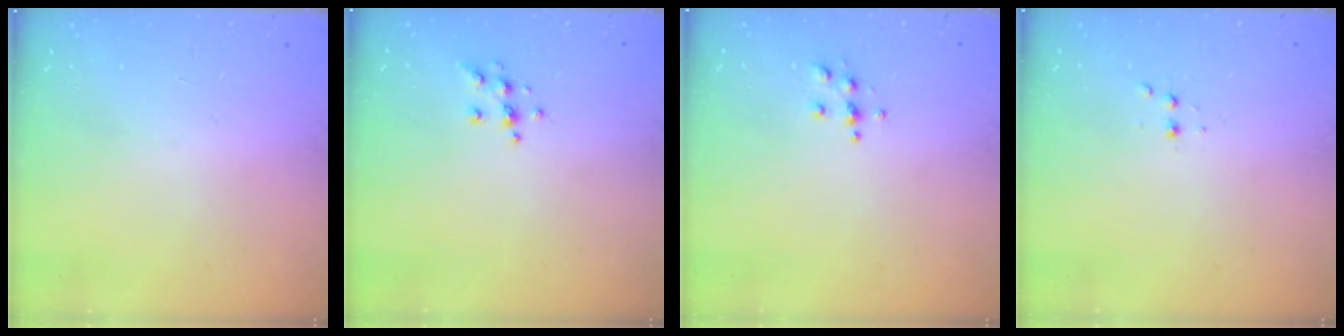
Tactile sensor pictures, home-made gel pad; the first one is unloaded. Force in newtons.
{"total": 6.4, "press": 6.3, "slide": 1.2}
{"total": 4.9, "press": 4.9, "slide": 0.5}
{"total": 2.5, "press": 2.4, "slide": 0.5}